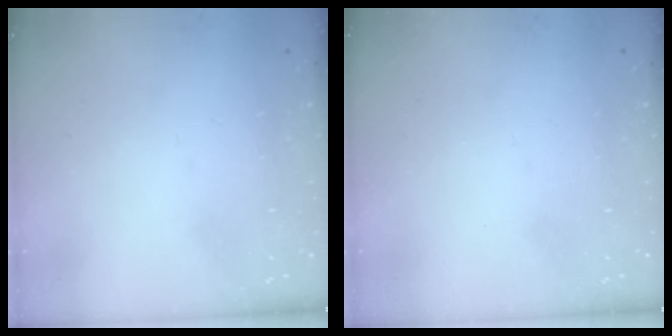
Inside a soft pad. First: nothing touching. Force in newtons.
{"total": 0.0}